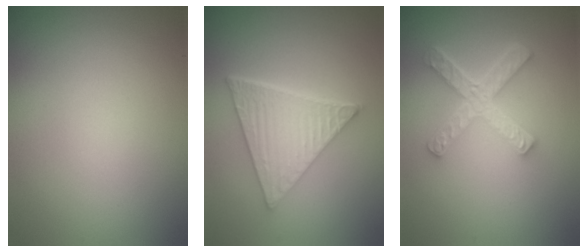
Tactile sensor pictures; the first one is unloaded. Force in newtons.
{"total": 5.9, "press": 4.3, "slide": 4.0}
{"total": 4.5, "press": 3.2, "slide": 3.1}